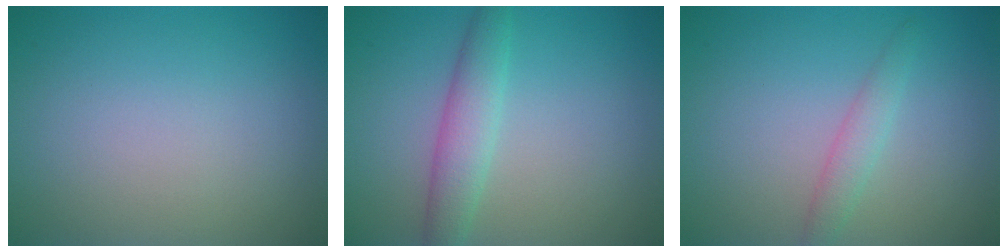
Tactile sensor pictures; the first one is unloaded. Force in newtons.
{"total": 3.0, "press": 3.0, "slide": 0.1}
{"total": 1.7, "press": 1.7, "slide": 0.1}